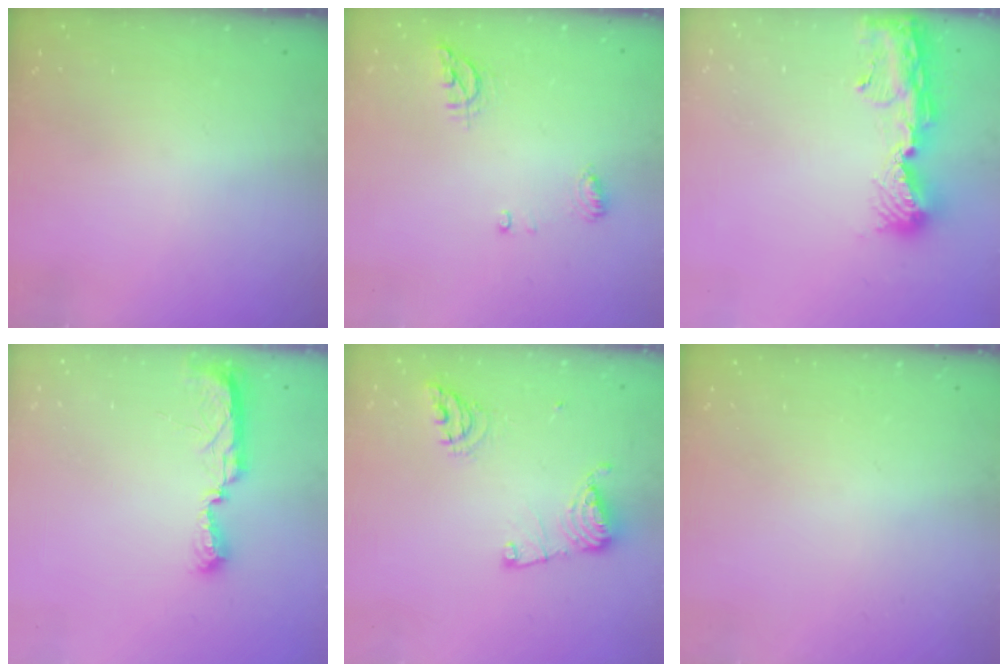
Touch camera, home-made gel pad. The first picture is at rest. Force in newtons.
{"total": 8.4, "press": 6.9, "slide": 4.9}
{"total": 12.9, "press": 12.9, "slide": 1.3}
{"total": 8.0, "press": 7.9, "slide": 1.1}
{"total": 11.8, "press": 11.7, "slide": 1.4}
{"total": 0.0}